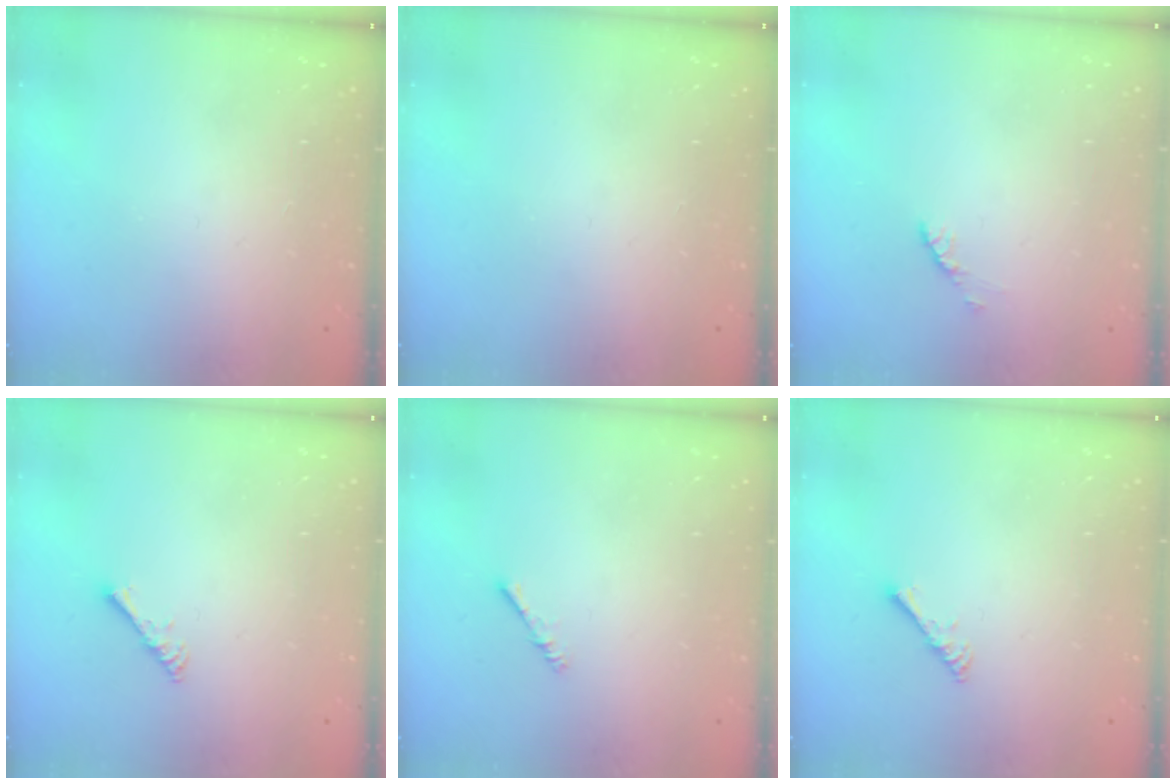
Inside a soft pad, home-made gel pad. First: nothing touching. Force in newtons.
{"total": 0.0}
{"total": 2.7, "press": 2.7, "slide": 0.5}
{"total": 3.4, "press": 3.4, "slide": 0.6}
{"total": 1.4, "press": 1.4, "slide": 0.4}
{"total": 3.4, "press": 3.4, "slide": 0.6}